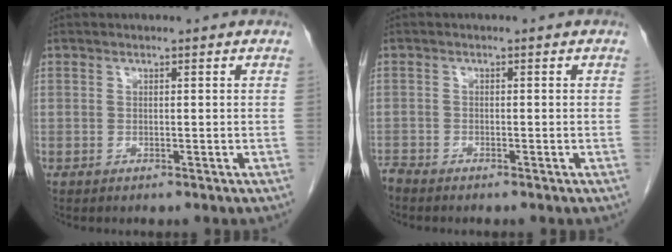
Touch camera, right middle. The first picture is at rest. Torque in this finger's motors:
{"motor_torque": [0.15, -0.35, 0.07, 0.06]}